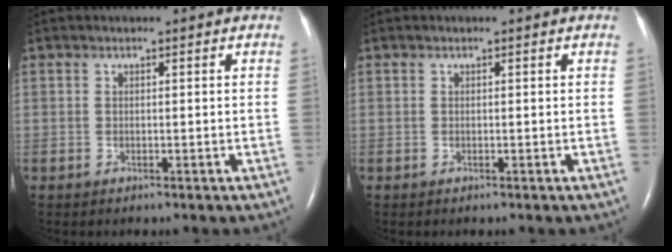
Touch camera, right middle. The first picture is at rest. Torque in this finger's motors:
{"motor_torque": [0.19, -0.08, -0.05, -0.01]}